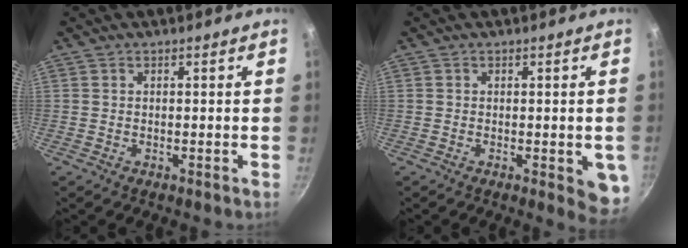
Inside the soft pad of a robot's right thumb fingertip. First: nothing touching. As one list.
[{"total": 5.8, "force": [-1.3, 2.3, 5.2], "torque": [-0.043, -0.002, -0.015]}]